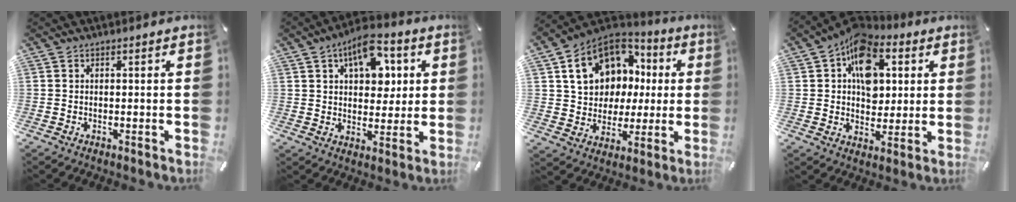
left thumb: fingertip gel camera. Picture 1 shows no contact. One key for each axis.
{"total": 11.3, "fx": 5.0, "fy": 7.0, "fz": 7.3, "tx": -0.106, "ty": -0.009, "tz": 0.090}
{"total": 14.6, "fx": 4.9, "fy": 12.3, "fz": 6.2, "tx": -0.118, "ty": -0.017, "tz": 0.102}
{"total": 13.2, "fx": 4.5, "fy": 9.8, "fz": 7.6, "tx": -0.118, "ty": -0.018, "tz": 0.086}